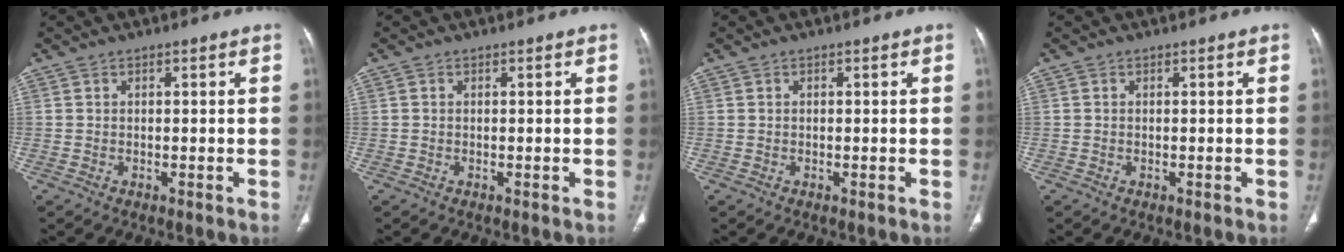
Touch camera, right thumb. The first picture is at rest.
{"total": 0.0}
{"total": 0.0}
{"total": 0.0}